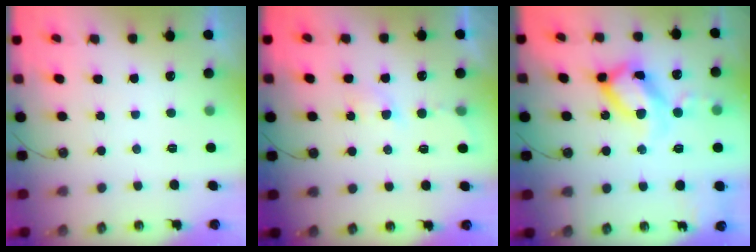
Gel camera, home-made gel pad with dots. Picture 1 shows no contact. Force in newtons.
{"total": 3.3, "press": 3.3, "slide": 0.5}
{"total": 20.3, "press": 20.2, "slide": 1.8}